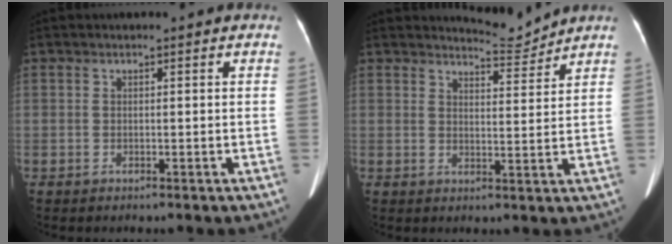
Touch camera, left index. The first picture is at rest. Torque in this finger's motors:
{"motor_torque": [0.23, -0.46, 0.00, -0.01]}